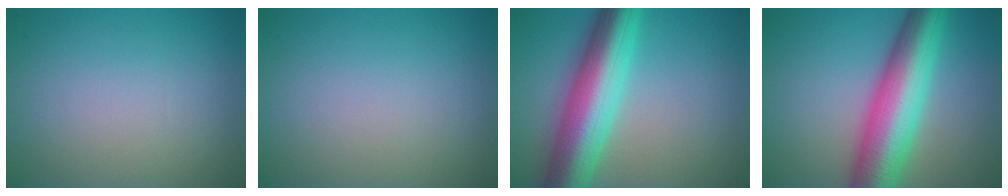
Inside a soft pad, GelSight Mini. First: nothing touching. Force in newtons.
{"total": 0.0}
{"total": 10.2, "press": 10.2, "slide": 0.3}
{"total": 10.6, "press": 10.6, "slide": 0.1}